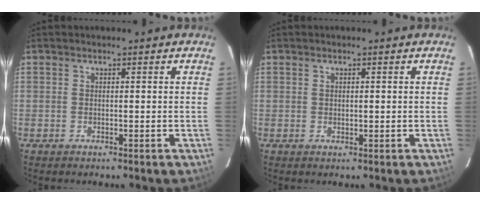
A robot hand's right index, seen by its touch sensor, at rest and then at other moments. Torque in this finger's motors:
{"motor_torque": [-0.28, 0.13, -0.05, 0.00]}